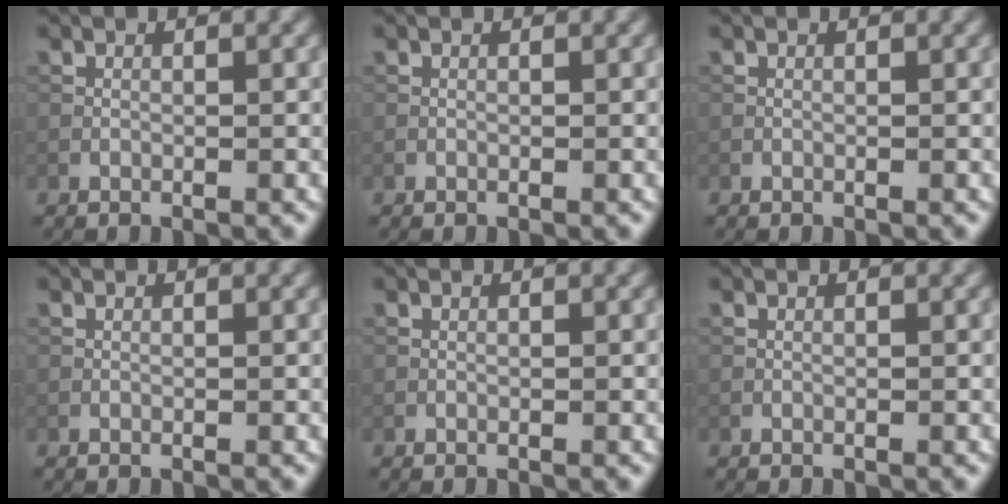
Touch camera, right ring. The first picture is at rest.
{"total": 0.0}
{"total": 0.0}
{"total": 0.0}
{"total": 0.0}
{"total": 0.0}